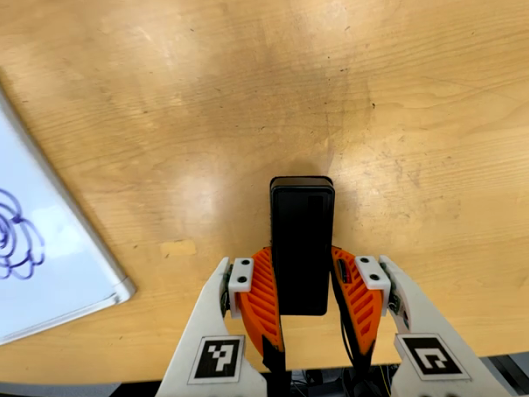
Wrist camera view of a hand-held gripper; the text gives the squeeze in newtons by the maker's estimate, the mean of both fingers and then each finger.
{"total": 5.2, "left": 3.6, "right": 6.7}